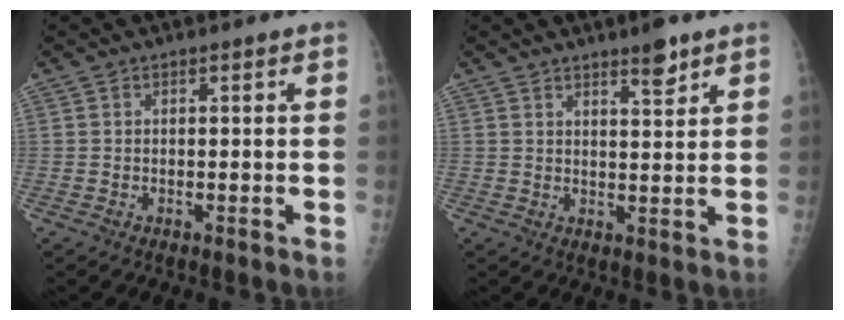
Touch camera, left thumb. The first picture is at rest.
{"total": 4.4, "force": [3.2, 1.0, 2.9], "torque": [-0.035, -0.024, 0.048]}